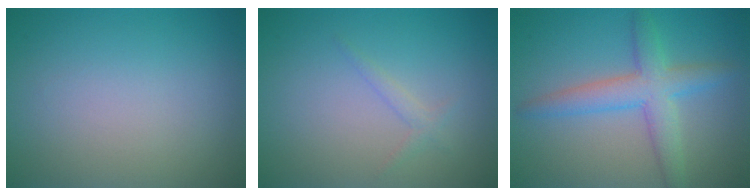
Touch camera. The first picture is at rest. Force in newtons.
{"total": 1.1, "press": 1.1, "slide": 0.1}
{"total": 4.5, "press": 4.5, "slide": 0.1}